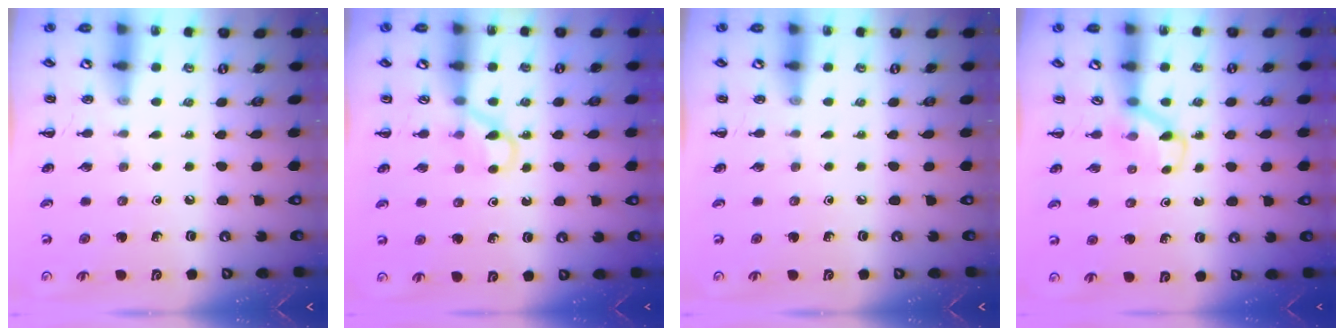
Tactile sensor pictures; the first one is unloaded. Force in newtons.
{"total": 3.6, "press": 3.4, "slide": 1.3}
{"total": 0.0}
{"total": 3.7, "press": 3.5, "slide": 1.2}